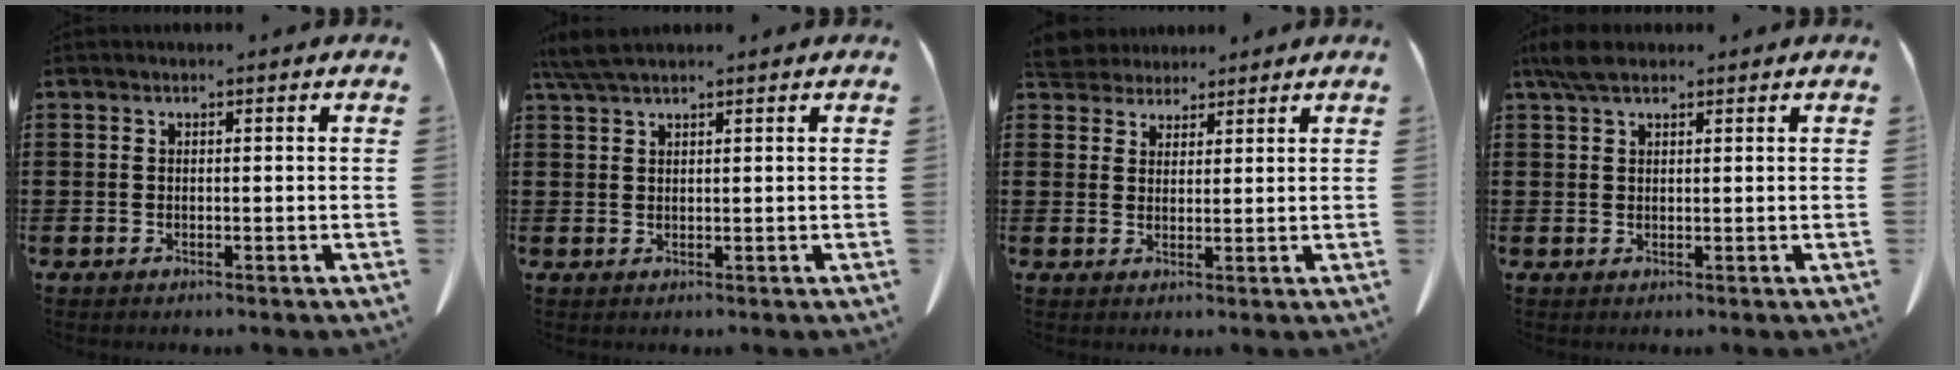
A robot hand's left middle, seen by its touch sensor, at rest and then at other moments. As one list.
[{"total": 3.8, "force": [2.9, 0.5, 2.3], "torque": [-0.054, -0.001, 0.057]}, {"total": 3.8, "force": [3.6, 1.3, 0.2], "torque": [-0.020, -0.008, 0.069]}, {"total": 3.7, "force": [2.5, 1.4, 2.3], "torque": [-0.053, 0.005, 0.048]}]